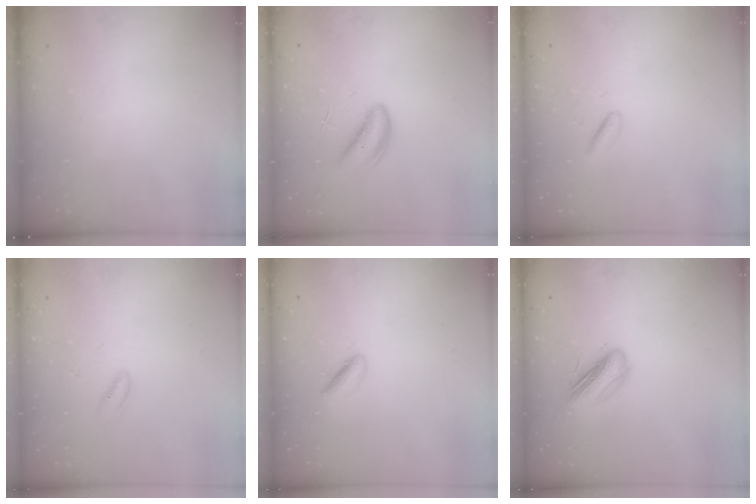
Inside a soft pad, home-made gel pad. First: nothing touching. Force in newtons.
{"total": 4.1, "press": 4.1, "slide": 0.1}
{"total": 1.6, "press": 1.5, "slide": 0.7}
{"total": 1.5, "press": 1.4, "slide": 0.3}
{"total": 1.7, "press": 1.6, "slide": 0.5}
{"total": 7.0, "press": 7.0, "slide": 0.9}